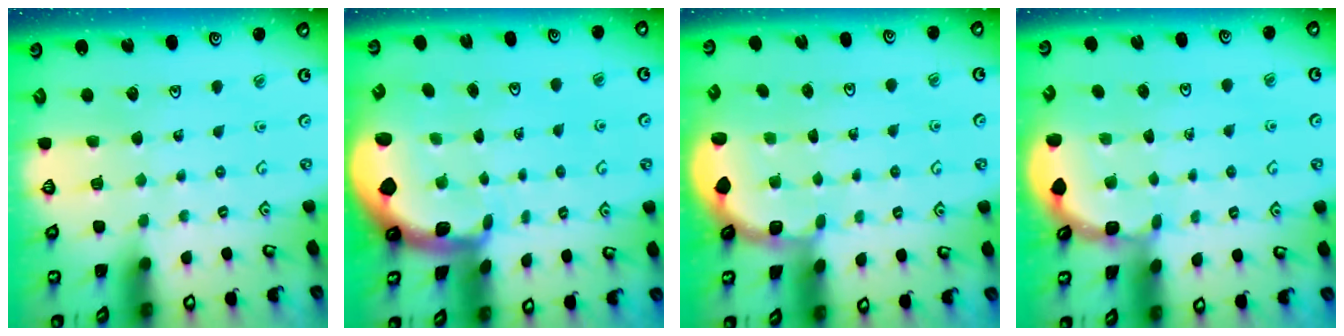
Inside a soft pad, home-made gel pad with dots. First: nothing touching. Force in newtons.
{"total": 1.8, "press": 1.7, "slide": 0.4}
{"total": 1.8, "press": 1.7, "slide": 0.7}
{"total": 1.5, "press": 1.5, "slide": 0.2}